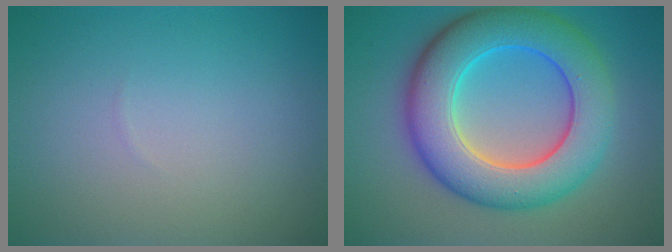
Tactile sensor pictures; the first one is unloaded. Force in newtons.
{"total": 10.2, "press": 10.2, "slide": 0.2}